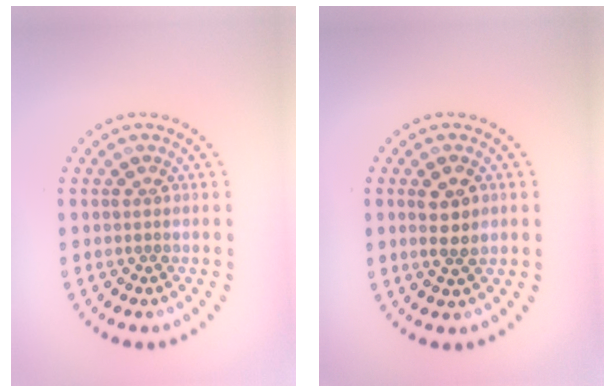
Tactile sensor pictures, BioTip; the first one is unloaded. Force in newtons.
{"total": 2.5, "press": 2.4, "slide": 0.6}